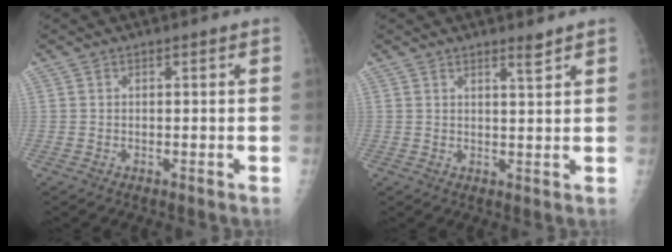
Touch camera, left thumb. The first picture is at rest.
{"total": 2.3, "force": [1.8, 0.2, 1.3], "torque": [-0.021, -0.018, 0.030]}